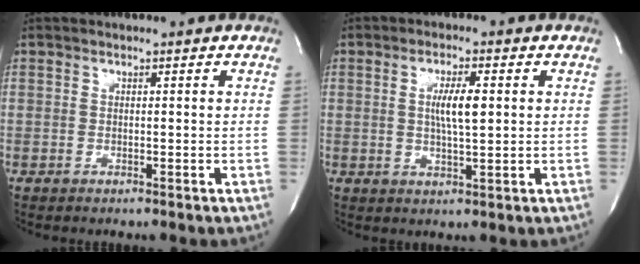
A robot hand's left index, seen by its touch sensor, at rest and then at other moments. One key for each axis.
{"total": 5.1, "fx": 0.7, "fy": 0.8, "fz": 5.0, "tx": -0.089, "ty": 0.000, "tz": 0.011}